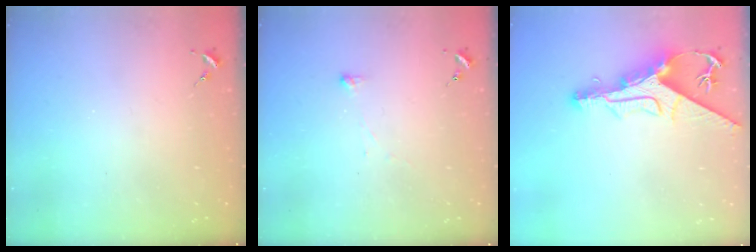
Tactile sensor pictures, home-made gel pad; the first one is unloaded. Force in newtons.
{"total": 2.9, "press": 2.9, "slide": 0.3}
{"total": 12.6, "press": 12.5, "slide": 1.4}